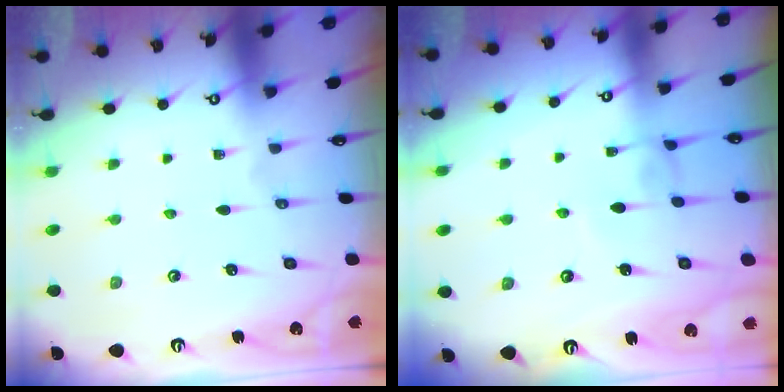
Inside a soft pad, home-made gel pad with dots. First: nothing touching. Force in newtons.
{"total": 1.5, "press": 1.5, "slide": 0.4}